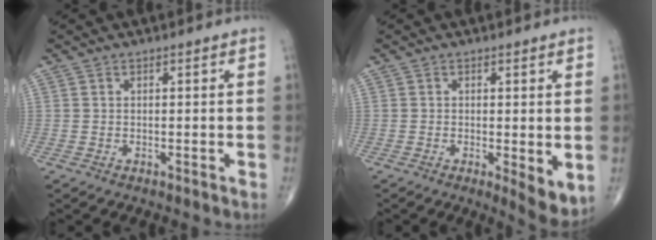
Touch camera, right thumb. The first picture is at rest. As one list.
[{"total": 5.2, "force": [-0.6, 1.7, 4.9], "torque": [-0.070, -0.017, -0.010]}]